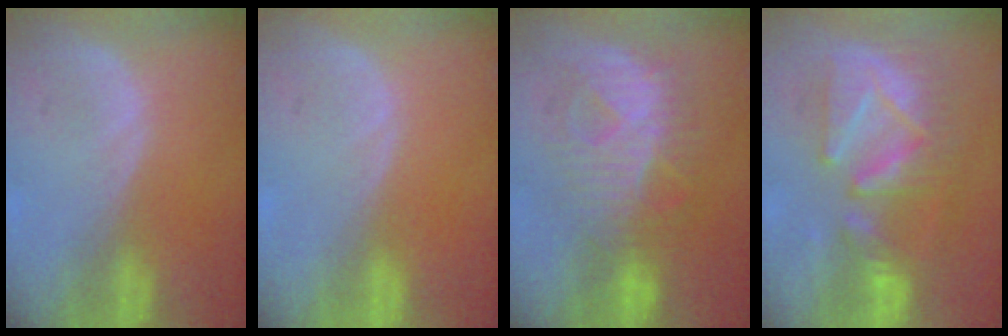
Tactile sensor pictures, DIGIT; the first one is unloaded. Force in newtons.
{"total": 0.0}
{"total": 8.4, "press": 8.4, "slide": 0.1}
{"total": 9.0, "press": 9.0, "slide": 0.4}